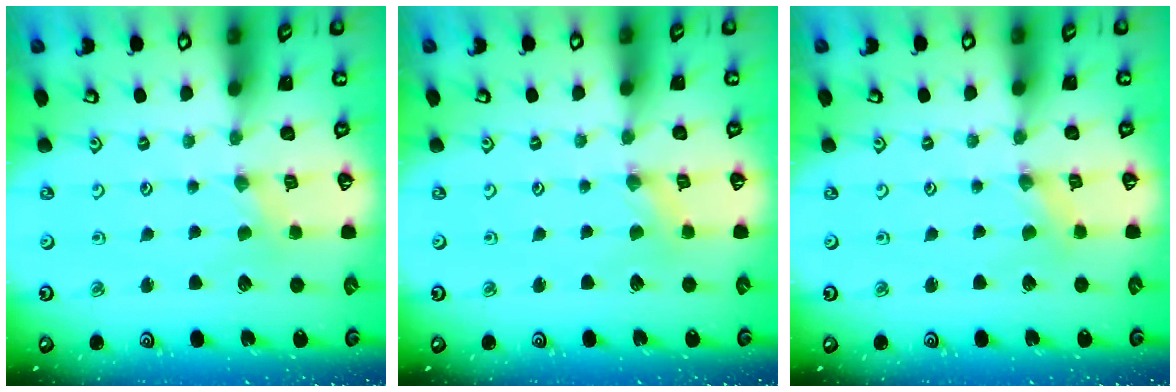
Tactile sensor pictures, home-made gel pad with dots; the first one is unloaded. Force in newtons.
{"total": 0.0}
{"total": 0.0}